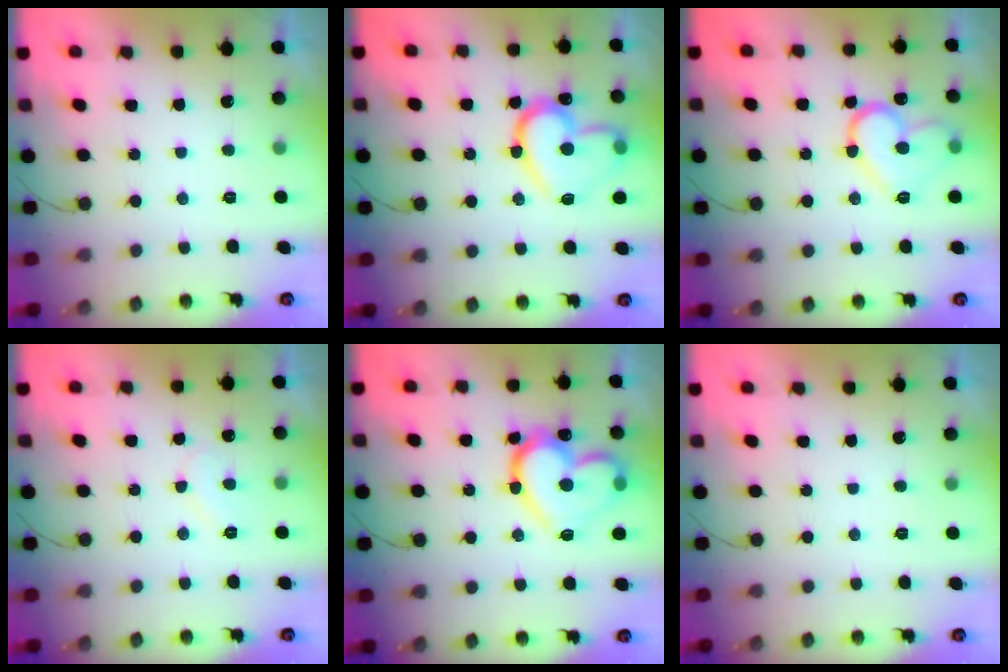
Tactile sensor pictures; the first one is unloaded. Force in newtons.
{"total": 19.4, "press": 19.3, "slide": 1.7}
{"total": 14.1, "press": 14.1, "slide": 1.1}
{"total": 6.5, "press": 6.5, "slide": 0.4}
{"total": 20.7, "press": 20.7, "slide": 1.3}
{"total": 0.0}